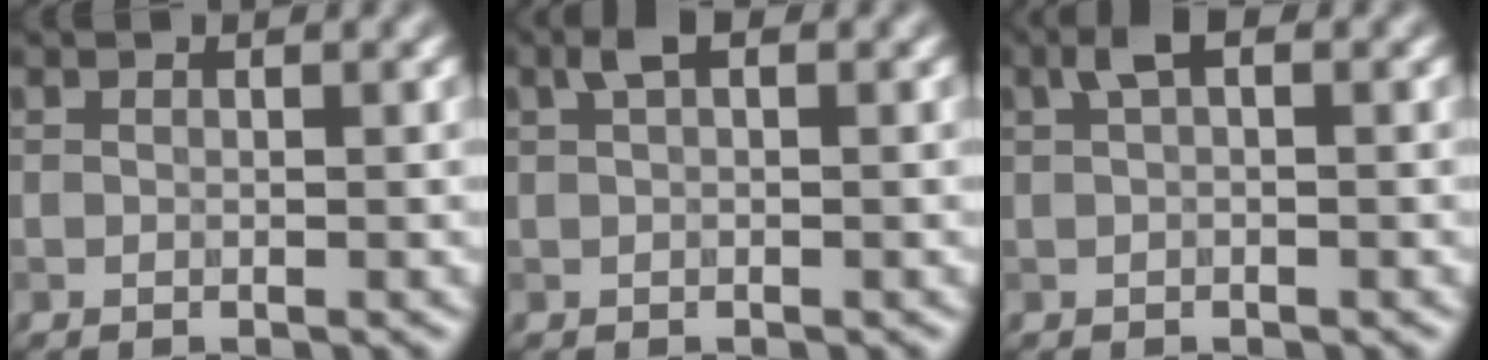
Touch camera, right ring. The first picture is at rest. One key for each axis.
{"total": 1.5, "fx": 0.6, "fy": 0.6, "fz": 1.2, "tx": -0.024, "ty": 0.005, "tz": 0.010}
{"total": 1.7, "fx": 0.6, "fy": 0.7, "fz": 1.5, "tx": -0.029, "ty": 0.005, "tz": 0.009}